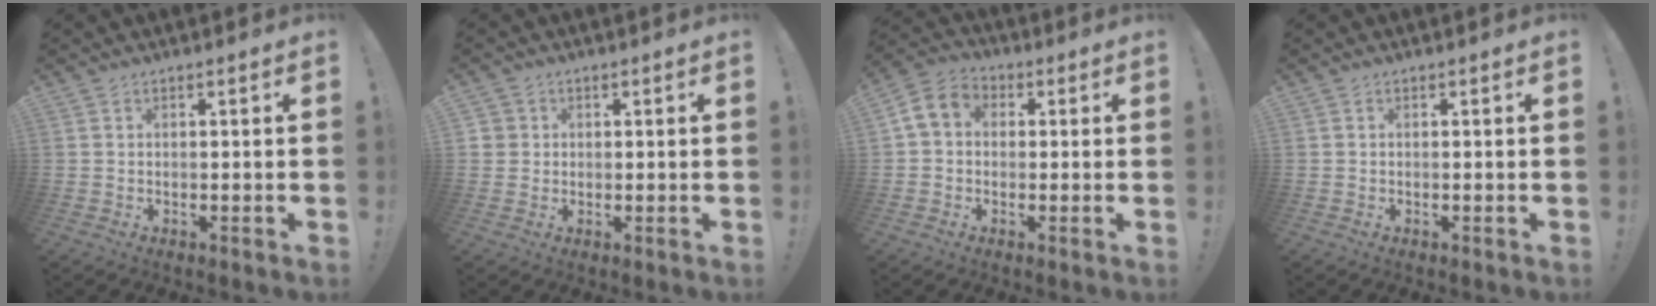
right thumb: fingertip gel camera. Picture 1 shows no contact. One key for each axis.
{"total": 2.4, "fx": 0.5, "fy": 2.3, "fz": 0.2, "tx": 0.000, "ty": 0.000, "tz": 0.009}
{"total": 7.2, "fx": 0.6, "fy": 5.9, "fz": 4.1, "tx": -0.076, "ty": 0.018, "tz": 0.020}
{"total": 0.0}